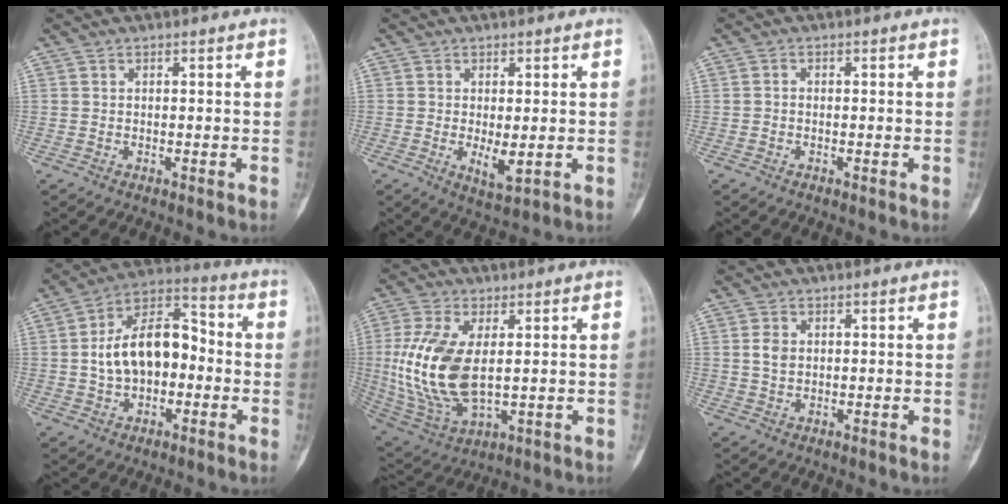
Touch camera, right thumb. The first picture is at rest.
{"total": 4.1, "force": [-0.5, 1.6, 3.8], "torque": [-0.057, -0.014, -0.004]}
{"total": 0.7, "force": [-0.3, 0.5, 0.3], "torque": [0.003, 0.001, -0.012]}
{"total": 15.0, "force": [-1.1, 9.4, 11.7], "torque": [-0.175, 0.043, -0.027]}
{"total": 17.0, "force": [1.0, 8.8, 14.5], "torque": [-0.308, -0.014, 0.032]}
{"total": 2.9, "force": [0.5, 2.1, 1.9], "torque": [-0.030, -0.001, 0.008]}